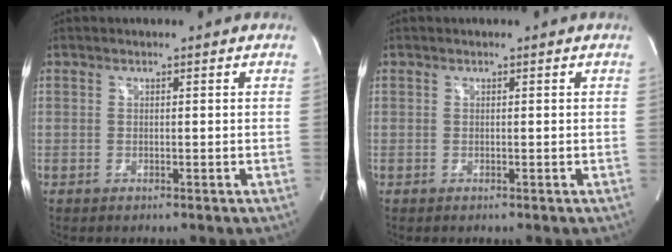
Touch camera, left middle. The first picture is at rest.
{"total": 0.0}